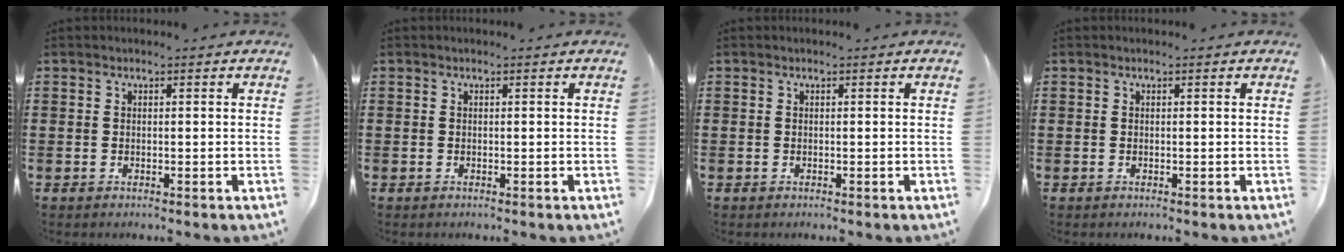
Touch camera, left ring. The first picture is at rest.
{"total": 0.0}
{"total": 0.0}
{"total": 0.0}